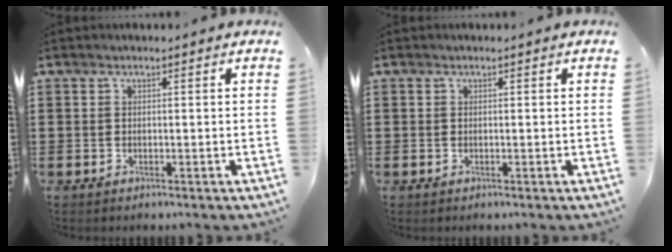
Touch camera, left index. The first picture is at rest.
{"total": 0.0}